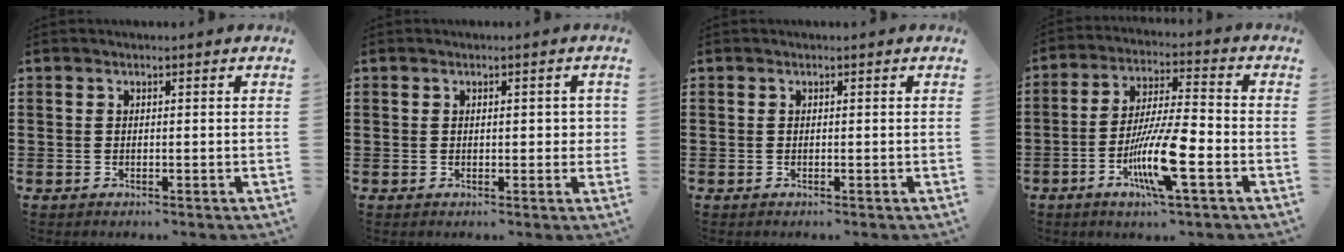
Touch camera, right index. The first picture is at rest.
{"total": 2.3, "force": [0.2, 1.0, 2.1], "torque": [-0.031, 0.004, 0.001]}
{"total": 0.0}
{"total": 11.4, "force": [-4.0, 1.9, 10.5], "torque": [-0.210, -0.011, -0.075]}